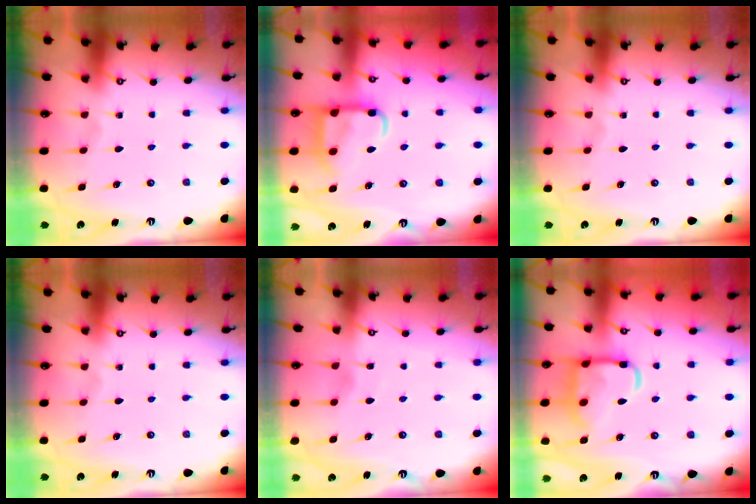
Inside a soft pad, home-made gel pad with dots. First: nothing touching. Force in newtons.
{"total": 13.1, "press": 13.0, "slide": 1.6}
{"total": 0.0}
{"total": 0.0}
{"total": 1.7, "press": 1.7, "slide": 0.2}
{"total": 15.6, "press": 15.5, "slide": 1.4}